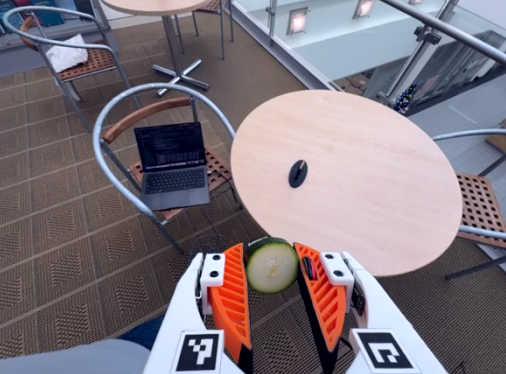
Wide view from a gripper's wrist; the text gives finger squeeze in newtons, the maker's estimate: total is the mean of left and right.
{"total": 8.4, "left": 8.0, "right": 8.8}